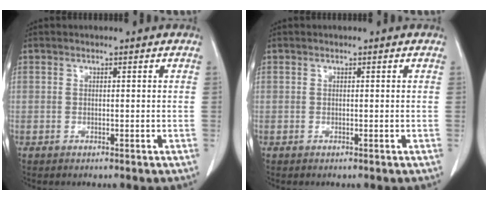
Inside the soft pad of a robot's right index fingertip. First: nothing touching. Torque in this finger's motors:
{"motor_torque": [0.00, 0.00, 0.00, 0.00]}